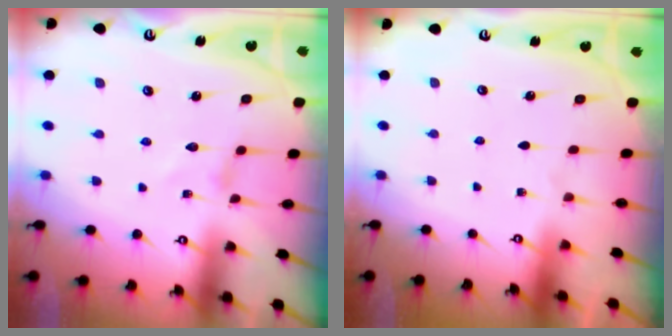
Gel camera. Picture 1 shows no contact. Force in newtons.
{"total": 0.0}